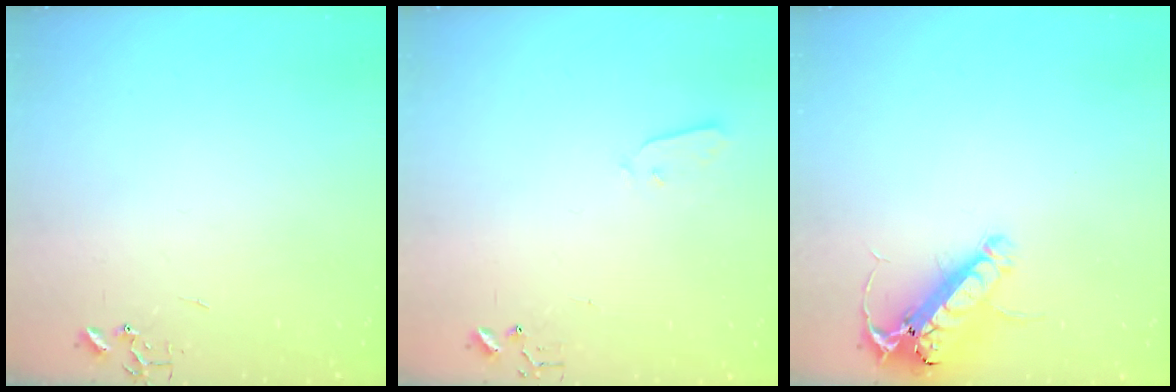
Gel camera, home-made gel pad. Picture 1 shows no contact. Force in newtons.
{"total": 3.5, "press": 3.5, "slide": 0.3}
{"total": 15.2, "press": 15.0, "slide": 2.7}